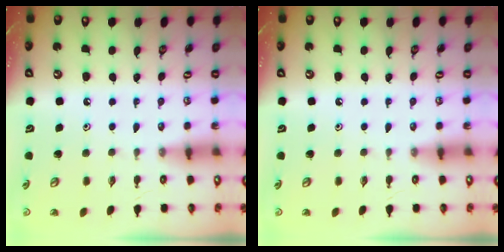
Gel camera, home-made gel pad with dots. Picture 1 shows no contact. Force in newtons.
{"total": 0.0}